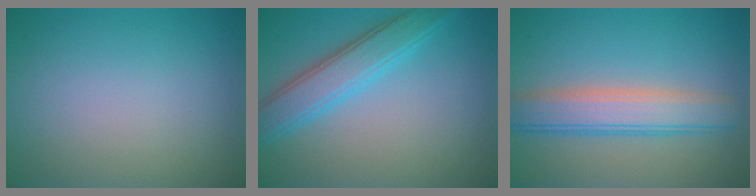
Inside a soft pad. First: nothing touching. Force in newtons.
{"total": 4.6, "press": 4.6, "slide": 0.2}
{"total": 5.1, "press": 5.1, "slide": 0.2}